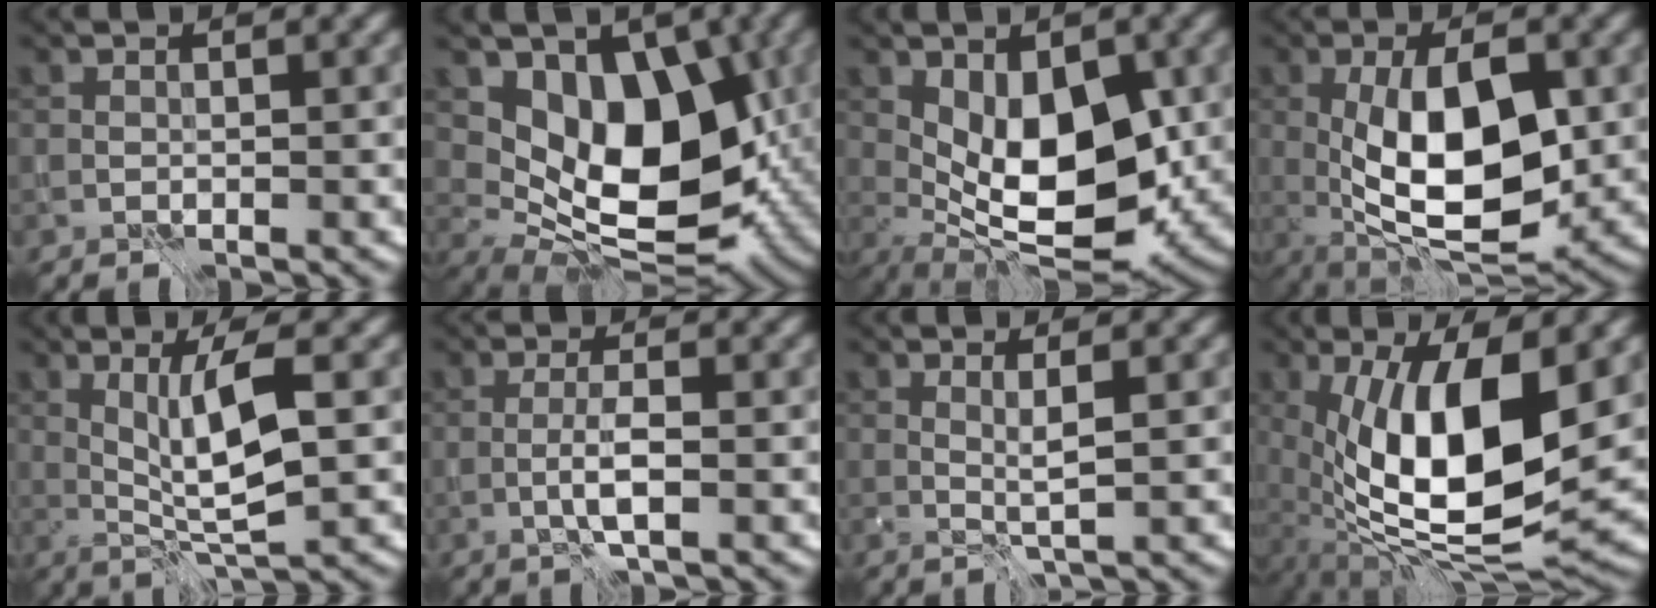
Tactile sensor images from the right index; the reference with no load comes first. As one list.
[{"total": 10.5, "force": [1.5, 6.4, 8.1], "torque": [-0.109, -0.018, 0.022]}, {"total": 9.5, "force": [-0.1, 4.7, 8.2], "torque": [-0.127, -0.008, 0.000]}, {"total": 10.4, "force": [-0.8, 4.3, 9.4], "torque": [-0.166, -0.008, -0.011]}, {"total": 5.3, "force": [0.5, 0.8, 5.2], "torque": [-0.096, -0.006, 0.015]}, {"total": 2.1, "force": [-0.7, 0.1, 2.0], "torque": [-0.040, -0.001, -0.015]}, {"total": 1.2, "force": [0.4, -0.2, 1.2], "torque": [-0.022, -0.006, 0.007]}, {"total": 12.8, "force": [0.3, 4.9, 11.8], "torque": [-0.204, -0.010, 0.002]}]